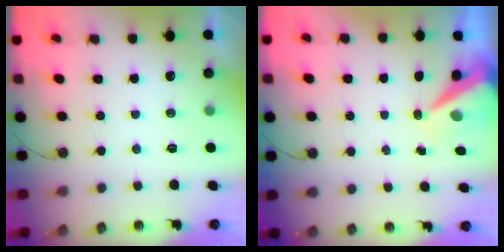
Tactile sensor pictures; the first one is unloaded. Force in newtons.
{"total": 8.7, "press": 8.6, "slide": 1.0}